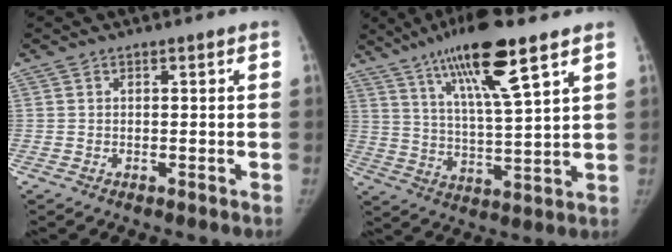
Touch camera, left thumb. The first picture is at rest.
{"total": 15.5, "force": [9.2, 2.3, 12.2], "torque": [-0.211, -0.038, 0.166]}